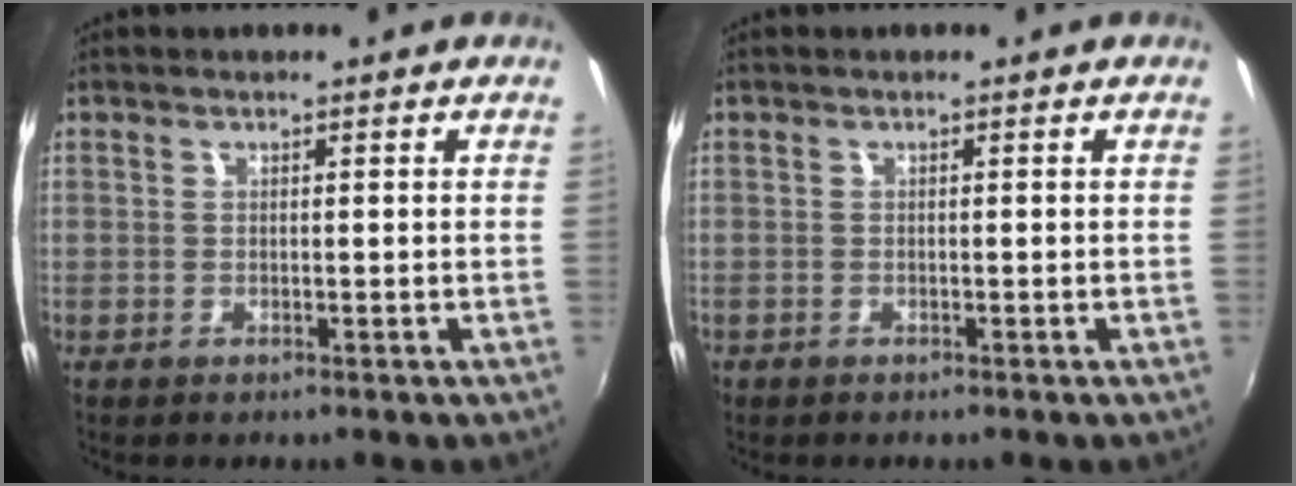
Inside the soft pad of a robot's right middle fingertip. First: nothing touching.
{"total": 1.2, "force": [-0.7, 0.8, 0.3], "torque": [-0.012, -0.003, -0.011]}